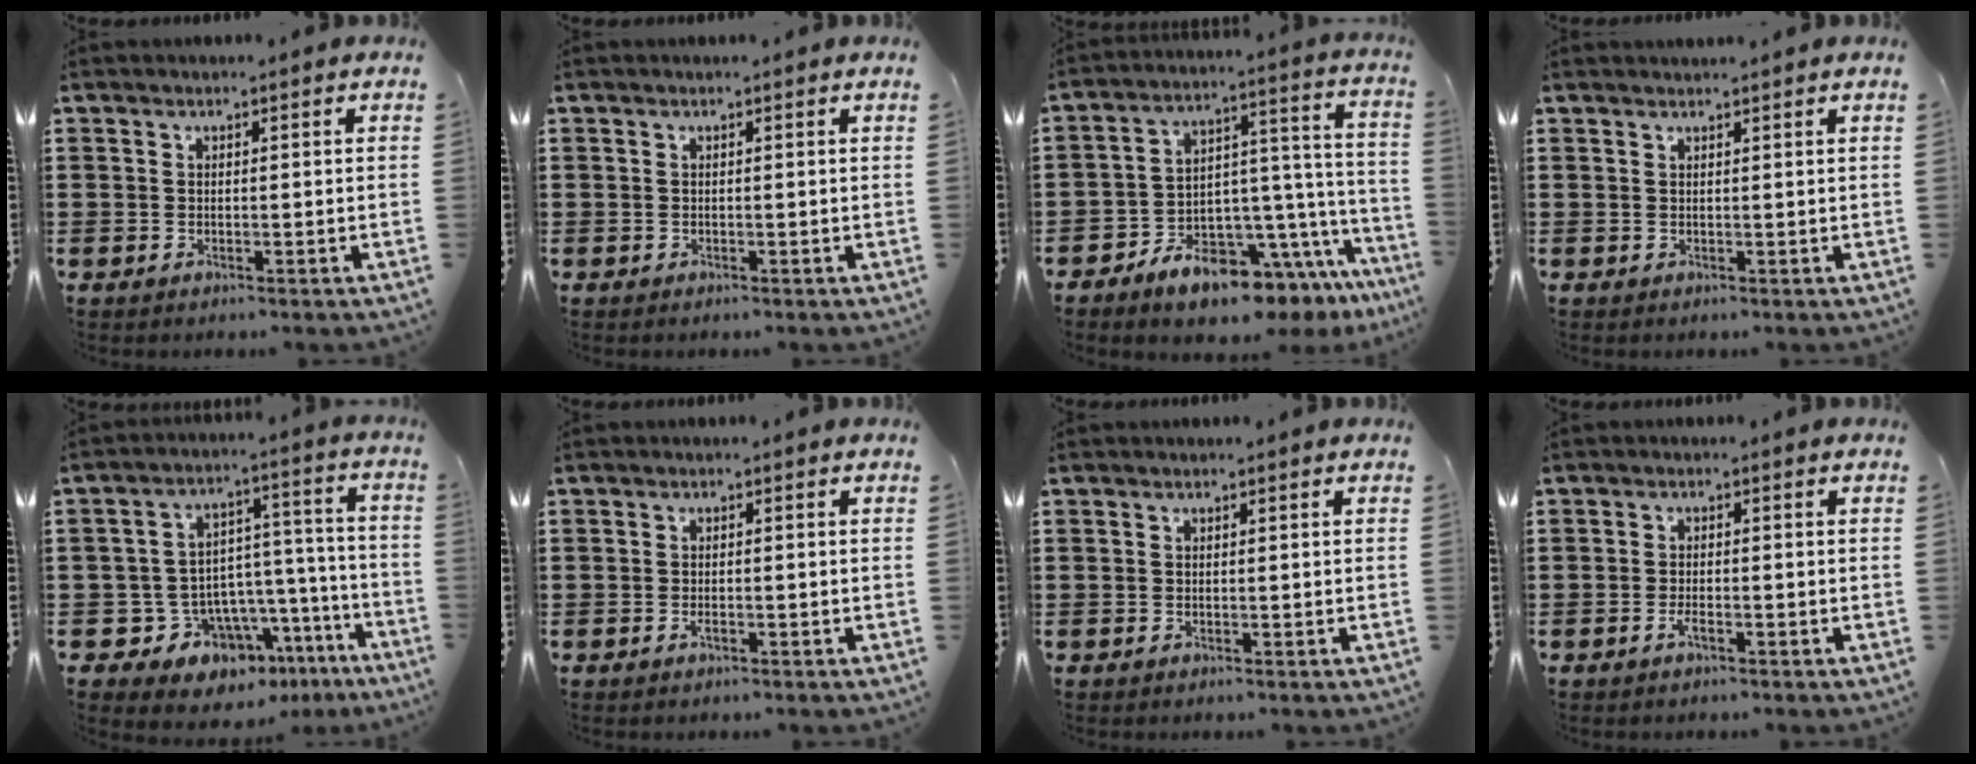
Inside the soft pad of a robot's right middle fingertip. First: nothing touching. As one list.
[{"total": 0.0}, {"total": 9.2, "force": [-7.9, 3.4, 3.1], "torque": [-0.045, 0.017, -0.145]}, {"total": 0.9, "force": [0.9, -0.1, 0.0], "torque": [0.000, -0.001, 0.017]}, {"total": 9.4, "force": [-7.5, 5.3, 1.9], "torque": [-0.041, 0.029, -0.131]}, {"total": 0.9, "force": [-0.4, 0.2, 0.7], "torque": [-0.016, -0.006, -0.006]}, {"total": 0.0}, {"total": 1.5, "force": [-0.8, 0.3, 1.2], "torque": [-0.032, -0.005, -0.016]}]